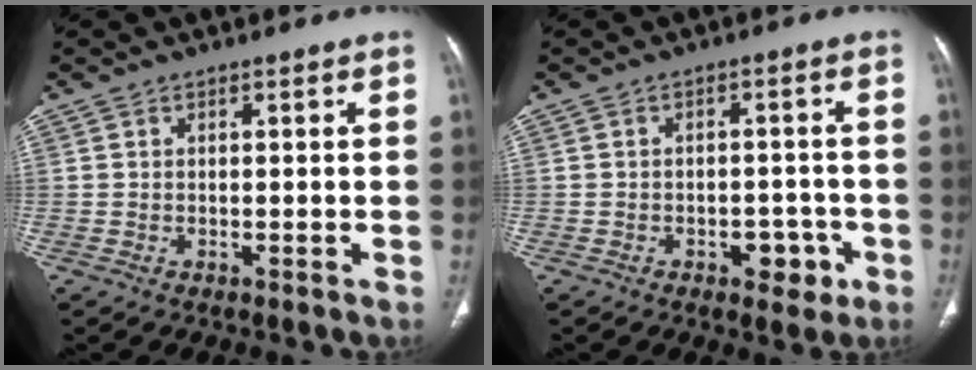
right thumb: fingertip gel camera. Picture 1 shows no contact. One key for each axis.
{"total": 4.9, "fx": -2.3, "fy": 3.0, "fz": 3.1, "tx": -0.018, "ty": 0.018, "tz": -0.026}